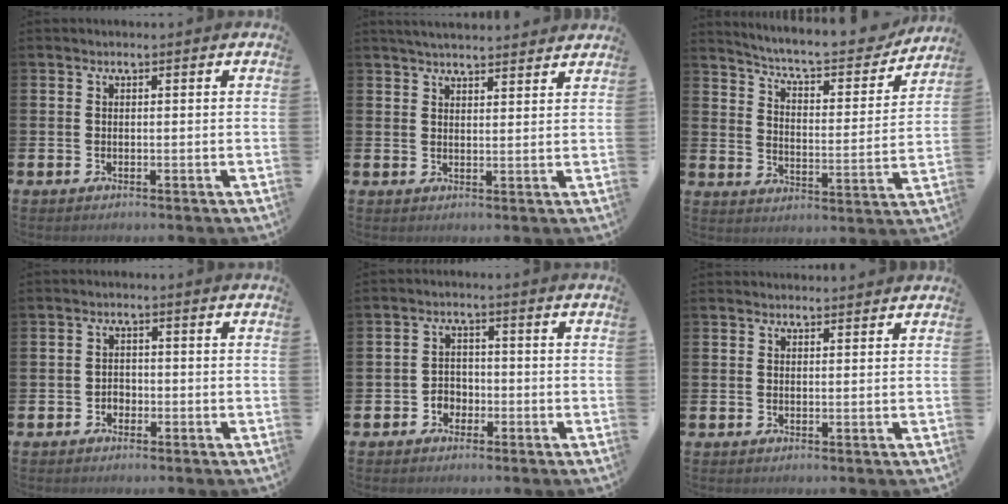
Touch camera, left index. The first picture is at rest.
{"total": 3.5, "force": [3.4, 0.2, 0.5], "torque": [-0.012, -0.018, 0.062]}
{"total": 7.6, "force": [6.9, 1.3, 2.7], "torque": [-0.069, -0.056, 0.112]}
{"total": 1.5, "force": [-0.8, 1.3, 0.4], "torque": [-0.009, 0.000, -0.018]}
{"total": 2.6, "force": [-1.5, 2.0, 0.6], "torque": [-0.016, 0.006, -0.035]}
{"total": 1.2, "force": [1.2, 0.2, -0.1], "torque": [0.006, -0.004, 0.021]}